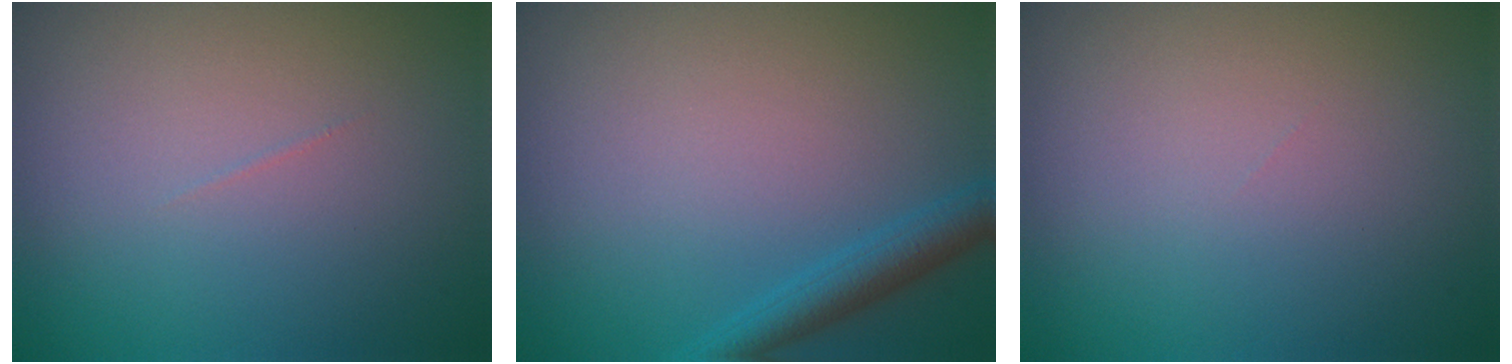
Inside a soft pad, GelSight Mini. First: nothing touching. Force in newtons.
{"total": 2.7, "press": 2.7, "slide": 0.2}
{"total": 0.0}